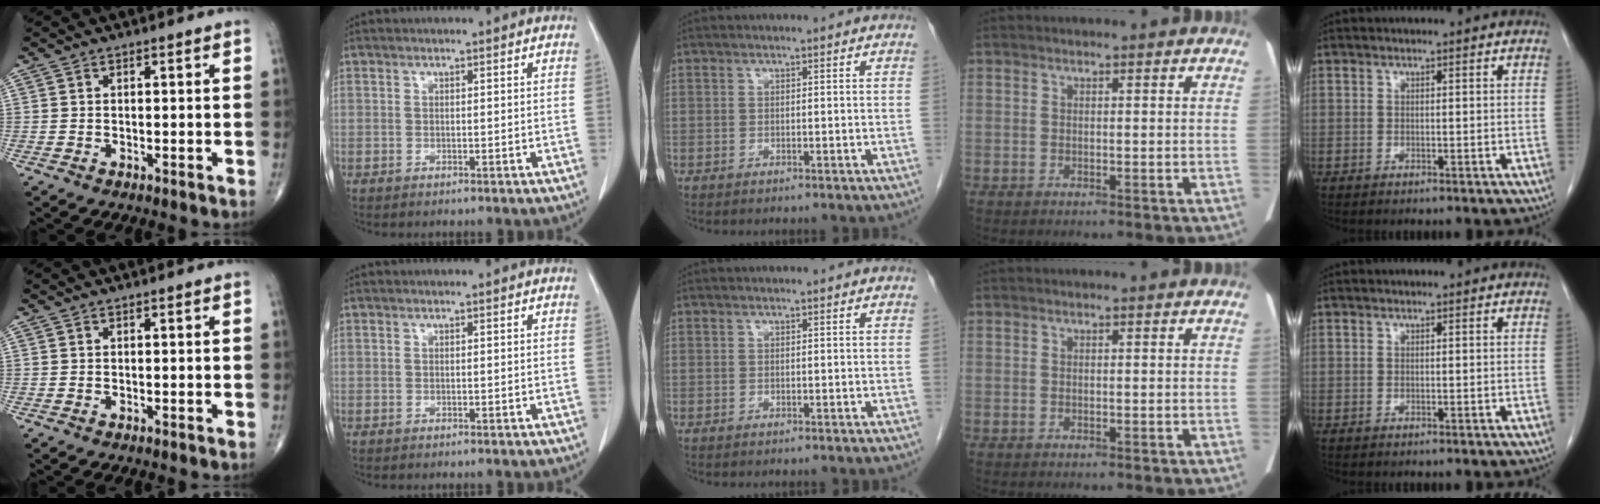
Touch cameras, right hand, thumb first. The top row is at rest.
{}